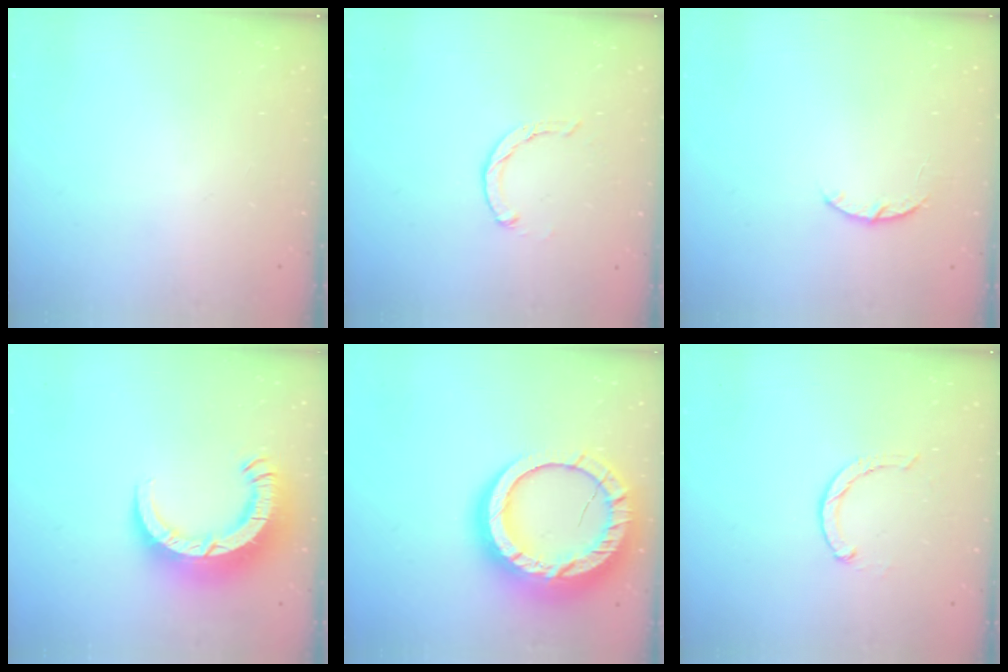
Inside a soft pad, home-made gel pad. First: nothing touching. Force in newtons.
{"total": 2.0, "press": 2.0, "slide": 0.4}
{"total": 3.0, "press": 2.9, "slide": 0.5}
{"total": 13.1, "press": 13.0, "slide": 1.4}
{"total": 25.5, "press": 25.4, "slide": 2.4}
{"total": 1.7, "press": 1.6, "slide": 0.3}